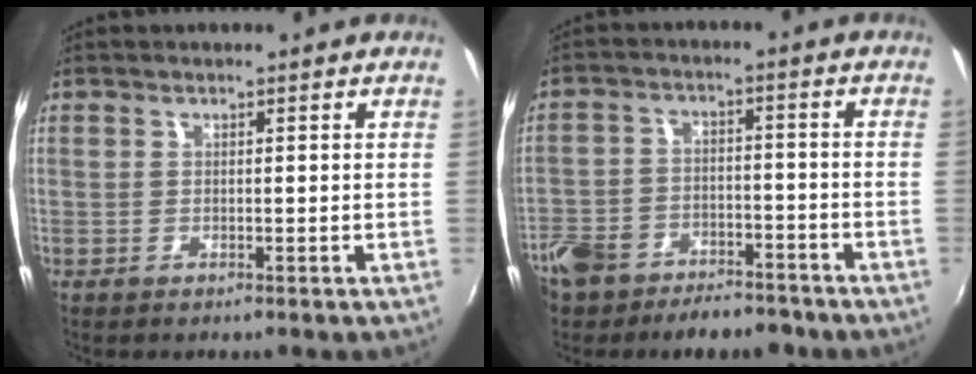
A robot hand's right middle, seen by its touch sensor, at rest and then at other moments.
{"total": 13.7, "force": [-9.5, 8.2, 5.5], "torque": [-0.148, 0.012, -0.139]}